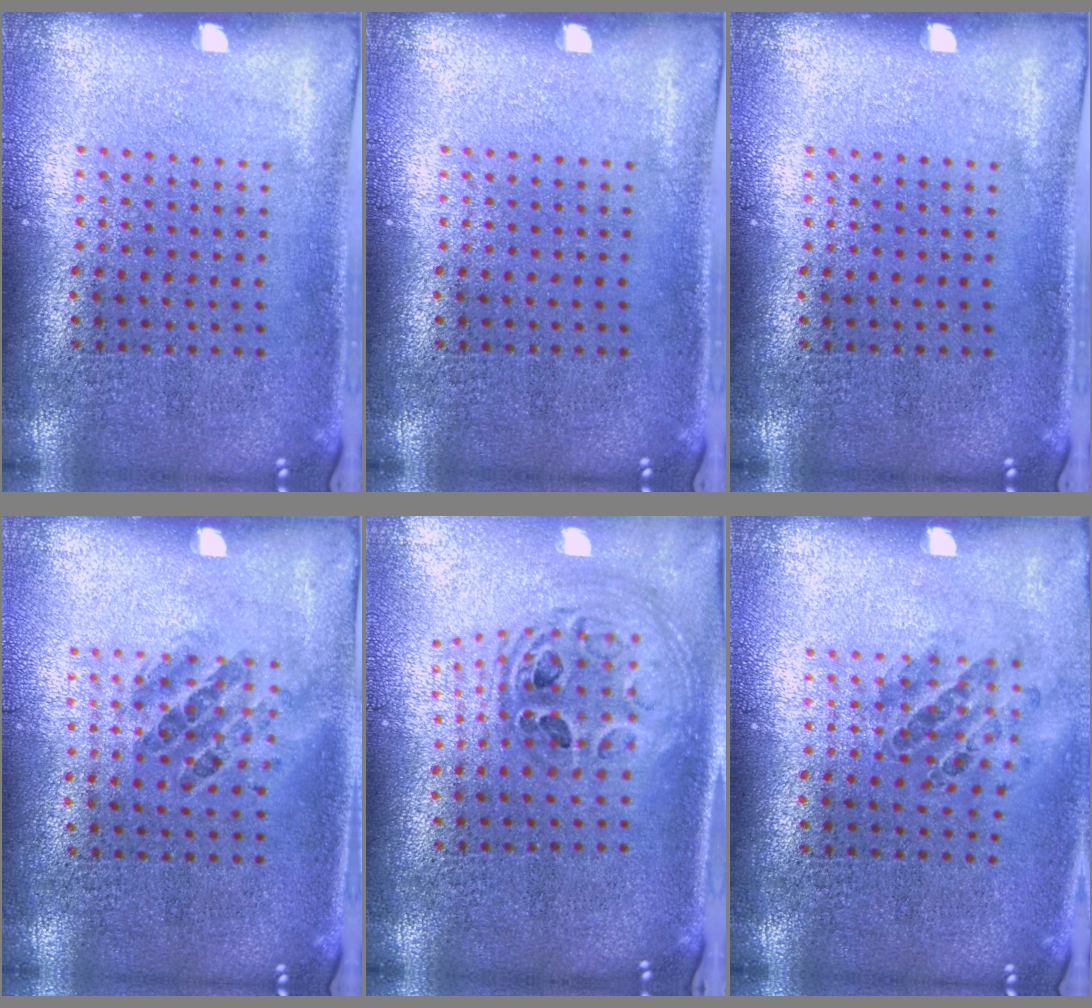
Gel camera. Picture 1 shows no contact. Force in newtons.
{"total": 0.0}
{"total": 0.0}
{"total": 0.9, "press": 0.8, "slide": 0.5}
{"total": 1.2, "press": 1.1, "slide": 0.5}
{"total": 0.8, "press": 0.8, "slide": 0.1}